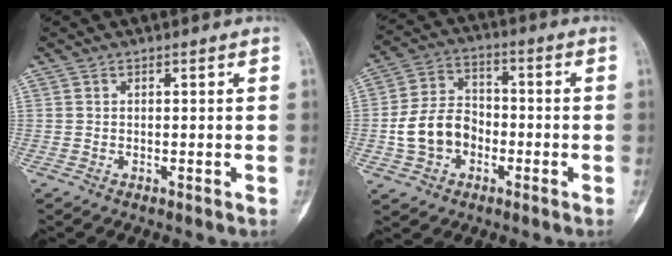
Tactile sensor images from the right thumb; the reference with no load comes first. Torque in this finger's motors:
{"motor_torque": [1.27, 1.81, 0.80, -0.36, 0.15]}